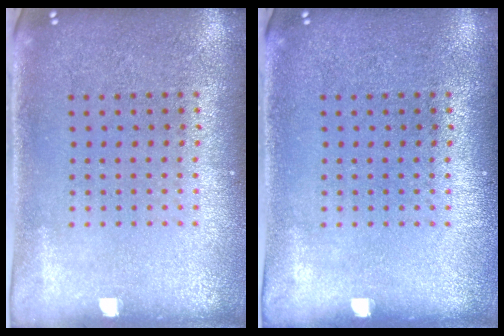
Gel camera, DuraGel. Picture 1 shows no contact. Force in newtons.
{"total": 0.0}